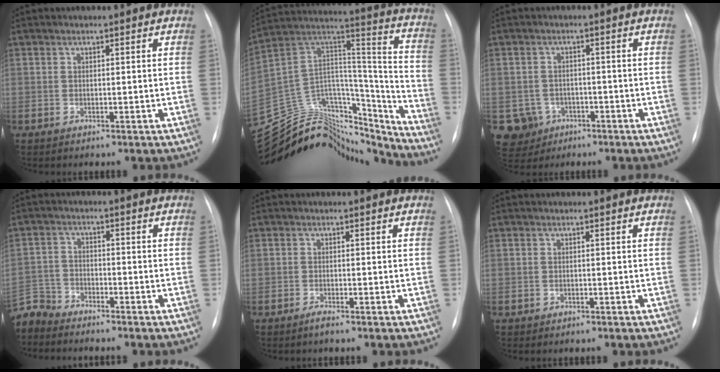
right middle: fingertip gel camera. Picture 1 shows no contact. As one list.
[{"total": 28.7, "force": [-26.2, 8.9, 7.4], "torque": [-0.150, 0.054, -0.402]}, {"total": 5.4, "force": [-2.3, 4.9, 0.4], "torque": [-0.010, 0.007, -0.030]}, {"total": 5.4, "force": [-5.3, 1.0, -0.4], "torque": [0.009, -0.006, -0.110]}, {"total": 0.8, "force": [-0.6, -0.2, 0.5], "torque": [-0.012, -0.002, -0.011]}, {"total": 0.0}]